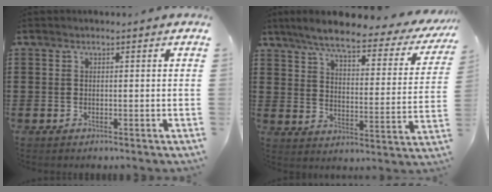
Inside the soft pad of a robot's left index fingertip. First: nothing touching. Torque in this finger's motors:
{"motor_torque": [2.14, 0.00, 0.79, 0.21]}